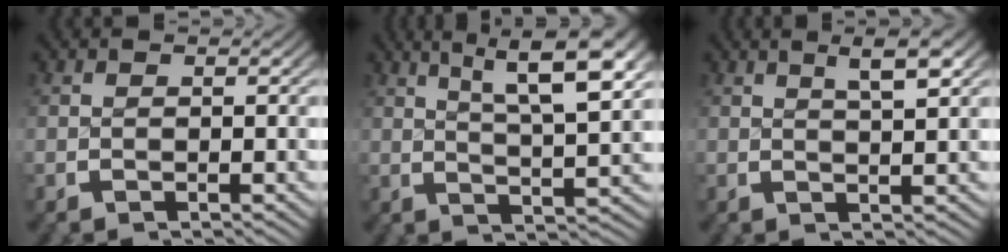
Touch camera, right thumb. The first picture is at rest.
{"total": 7.8, "force": [3.1, 3.4, 6.3], "torque": [-0.082, 0.005, 0.044]}
{"total": 3.9, "force": [2.2, 1.1, 3.0], "torque": [-0.033, 0.013, 0.033]}